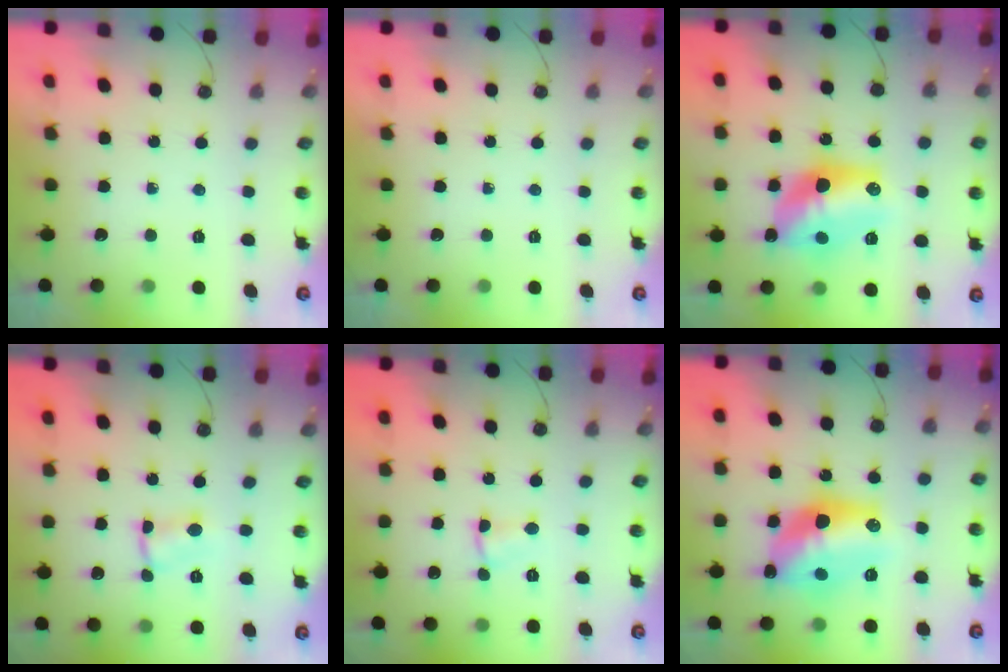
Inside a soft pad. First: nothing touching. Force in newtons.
{"total": 0.0}
{"total": 15.0, "press": 14.9, "slide": 1.2}
{"total": 1.5, "press": 1.5, "slide": 0.2}
{"total": 3.9, "press": 1.9, "slide": 3.4}
{"total": 17.8, "press": 17.5, "slide": 3.7}